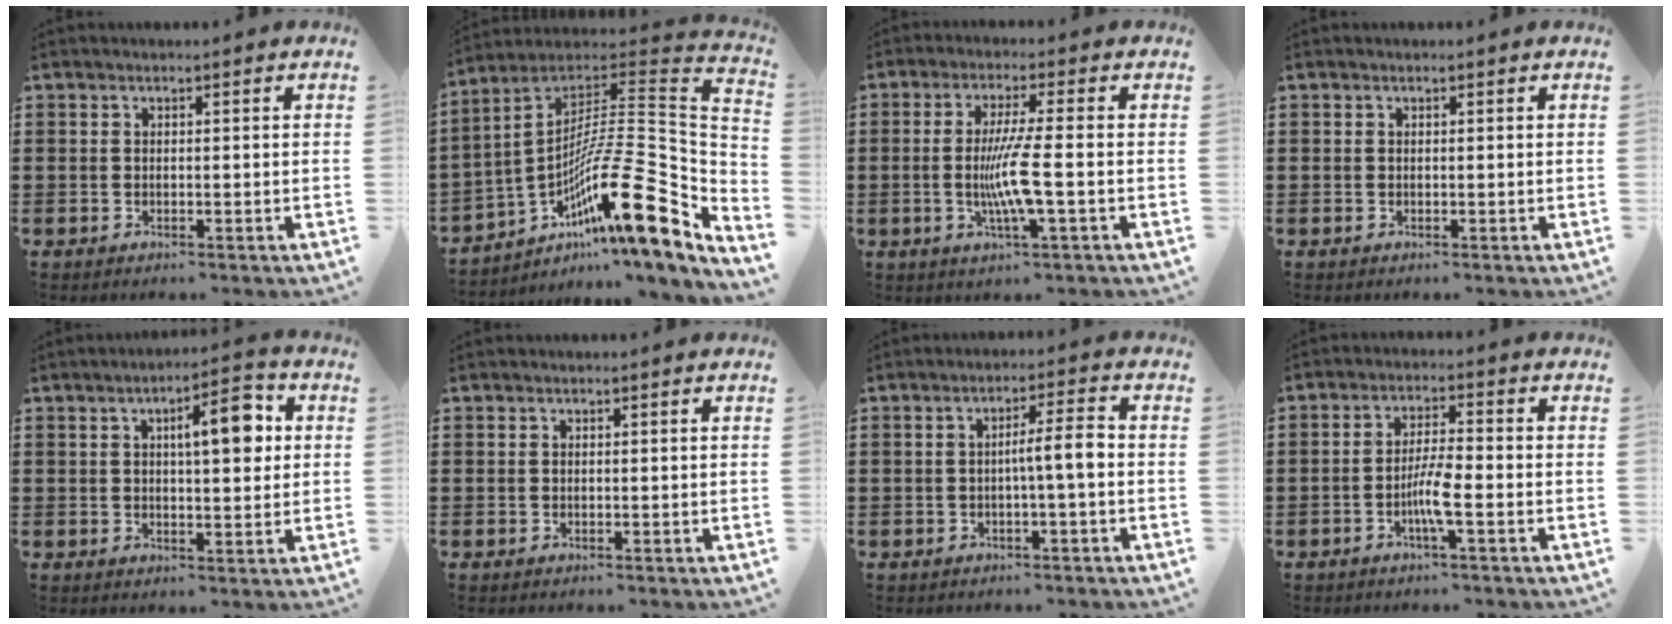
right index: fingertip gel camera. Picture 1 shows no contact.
{"total": 17.6, "force": [-6.8, 3.2, 16.0], "torque": [-0.277, -0.025, -0.130]}
{"total": 7.5, "force": [-1.2, 0.2, 7.3], "torque": [-0.148, -0.018, -0.030]}
{"total": 0.0}
{"total": 7.2, "force": [1.9, 2.4, 6.5], "torque": [-0.097, -0.003, 0.022]}
{"total": 0.0}
{"total": 4.5, "force": [-0.6, 0.1, 4.4], "torque": [-0.081, 0.001, -0.015]}
{"total": 5.0, "force": [-1.8, 0.5, 4.6], "torque": [-0.094, -0.008, -0.038]}